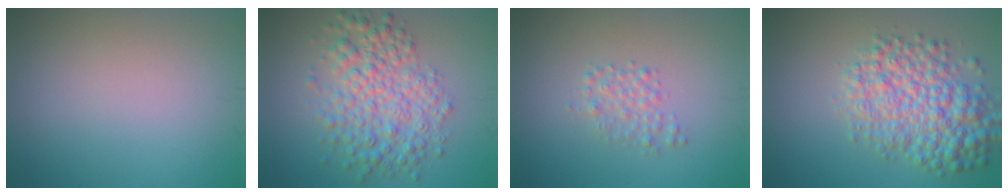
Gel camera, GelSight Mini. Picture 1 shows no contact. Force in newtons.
{"total": 5.9, "press": 5.9, "slide": 0.0}
{"total": 1.8, "press": 1.8, "slide": 0.0}
{"total": 7.4, "press": 7.4, "slide": 0.2}